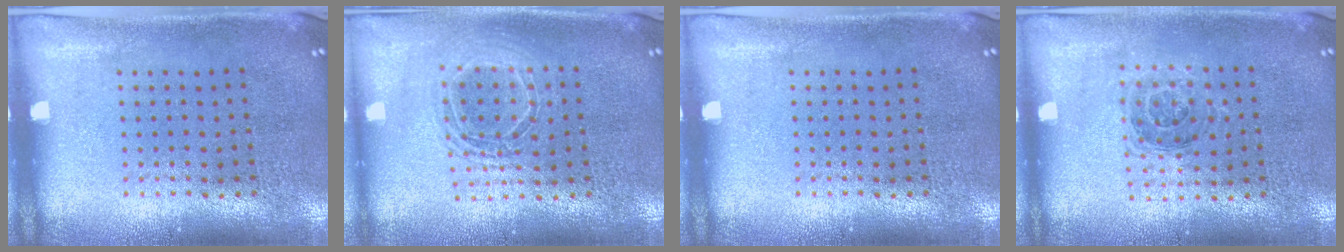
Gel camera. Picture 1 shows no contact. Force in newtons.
{"total": 1.7, "press": 1.4, "slide": 0.9}
{"total": 0.0}
{"total": 1.1, "press": 1.0, "slide": 0.4}